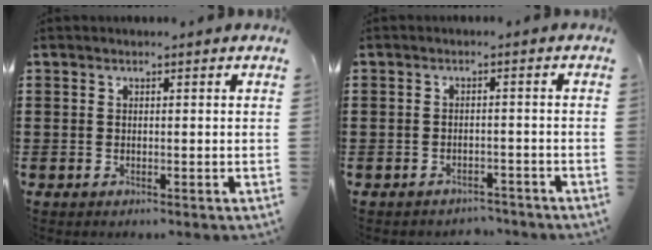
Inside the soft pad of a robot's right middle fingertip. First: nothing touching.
{"total": 2.1, "force": [-2.0, 0.5, -0.3], "torque": [-0.002, 0.002, -0.047]}